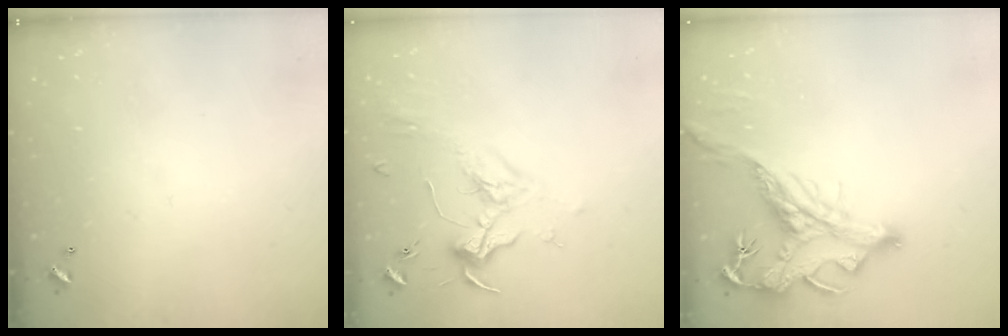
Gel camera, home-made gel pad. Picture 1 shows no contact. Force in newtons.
{"total": 1.8, "press": 1.7, "slide": 0.7}
{"total": 2.9, "press": 2.5, "slide": 1.4}